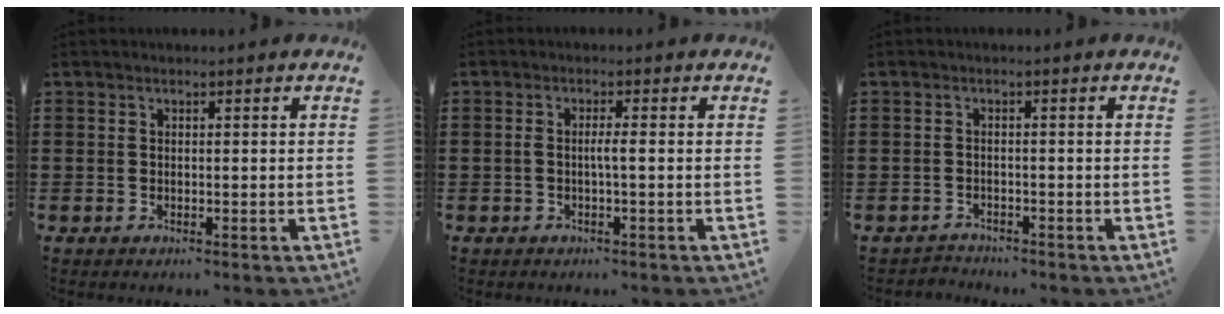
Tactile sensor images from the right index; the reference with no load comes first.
{"total": 1.8, "force": [-0.4, 0.0, 1.8], "torque": [-0.034, -0.003, -0.008]}
{"total": 1.5, "force": [-1.5, 0.3, -0.2], "torque": [-0.001, 0.003, -0.035]}